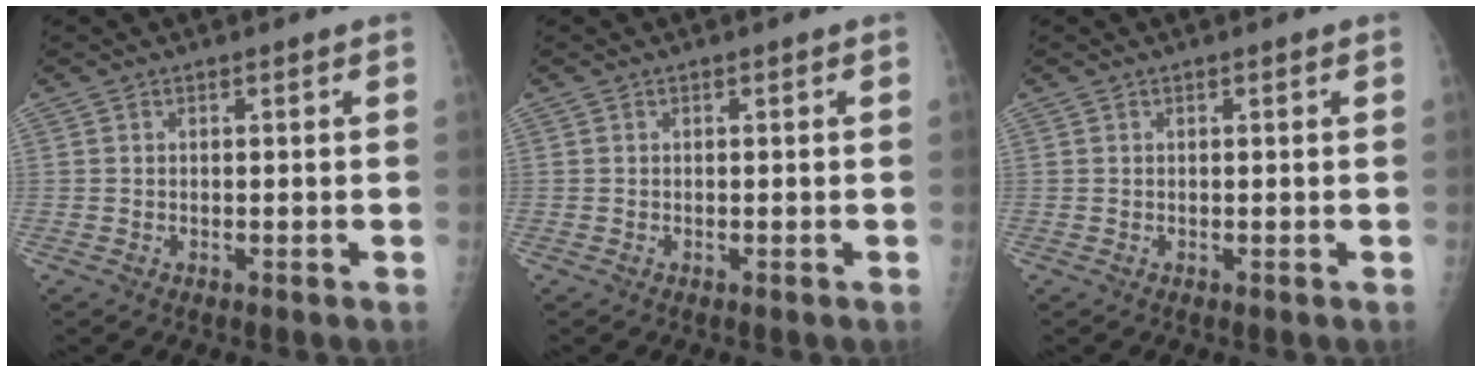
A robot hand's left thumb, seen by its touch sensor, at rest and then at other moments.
{"total": 0.0}
{"total": 0.0}